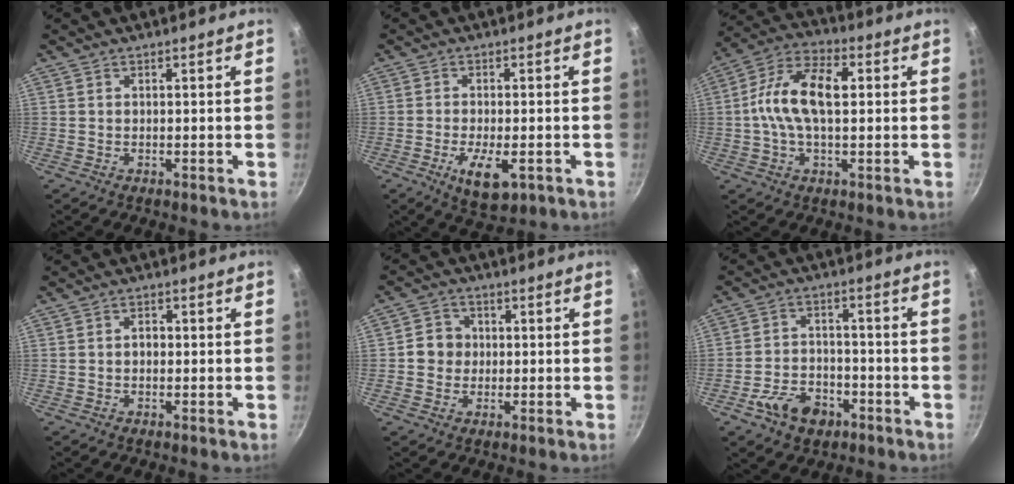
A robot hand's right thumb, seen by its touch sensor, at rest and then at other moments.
{"total": 7.1, "force": [-2.7, 3.0, 5.8], "torque": [-0.098, -0.006, -0.038]}
{"total": 13.0, "force": [1.3, 6.7, 11.0], "torque": [-0.216, 0.029, 0.016]}
{"total": 1.6, "force": [-0.2, 1.2, 1.0], "torque": [-0.004, 0.006, -0.006]}
{"total": 5.3, "force": [0.0, 4.9, 2.0], "torque": [-0.012, 0.011, -0.006]}
{"total": 8.8, "force": [-4.7, 5.8, 4.7], "torque": [-0.060, 0.030, -0.079]}